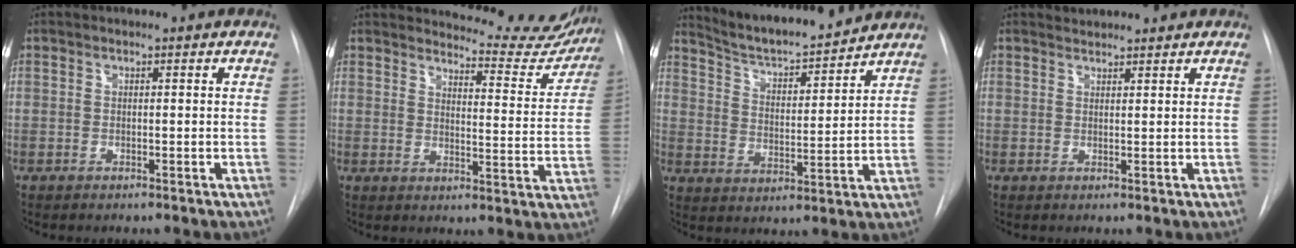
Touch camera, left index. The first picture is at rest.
{"total": 14.4, "force": [13.9, 2.7, 2.2], "torque": [-0.011, -0.064, 0.149]}
{"total": 12.4, "force": [11.8, 0.9, 3.7], "torque": [-0.065, -0.002, 0.193]}
{"total": 2.1, "force": [2.1, 0.3, -0.1], "torque": [-0.005, 0.018, 0.036]}